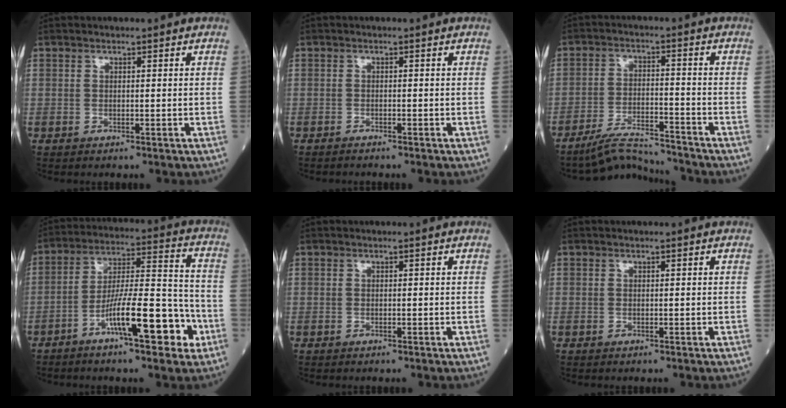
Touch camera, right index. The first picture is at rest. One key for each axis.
{"total": 0.5, "fx": -0.5, "fy": 0.0, "fz": 0.1, "tx": -0.006, "ty": 0.000, "tz": -0.007}
{"total": 6.8, "fx": -6.8, "fy": 0.2, "fz": 0.8, "tx": -0.019, "ty": -0.002, "tz": -0.118}
{"total": 13.8, "fx": -6.3, "fy": 2.4, "fz": 12.0, "tx": -0.204, "ty": 0.016, "tz": -0.102}
{"total": 0.0}
{"total": 0.0}